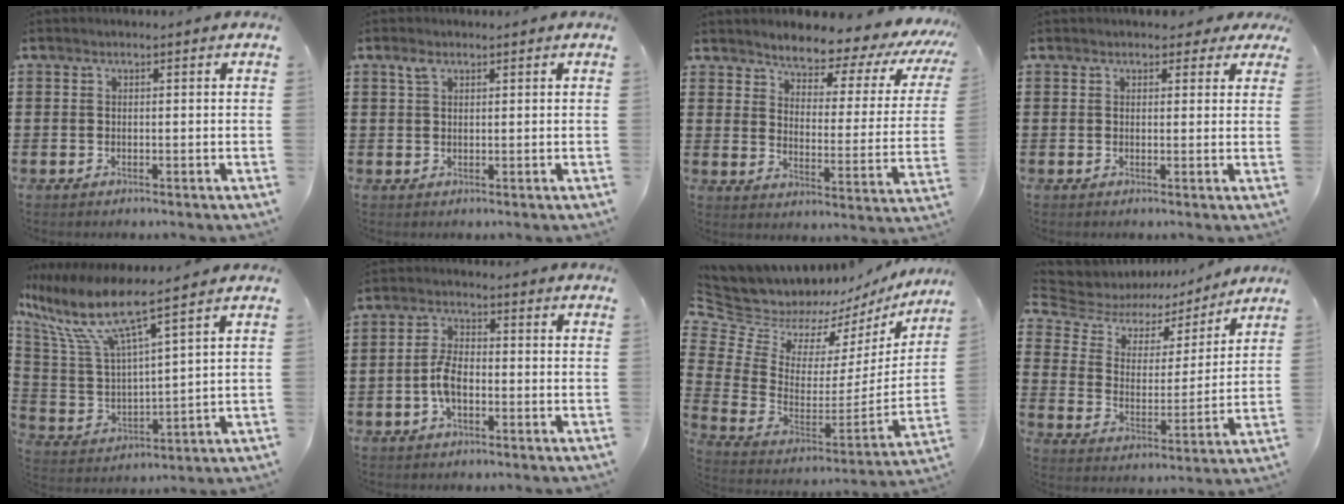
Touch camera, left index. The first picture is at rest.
{"total": 1.9, "force": [1.1, 1.0, 1.3], "torque": [-0.030, 0.003, 0.020]}
{"total": 4.3, "force": [4.1, 1.1, 1.0], "torque": [-0.039, -0.041, 0.060]}
{"total": 2.1, "force": [1.6, 1.1, 0.7], "torque": [-0.004, 0.003, 0.026]}
{"total": 9.9, "force": [7.4, 1.4, 6.5], "torque": [-0.170, -0.049, 0.120]}
{"total": 5.0, "force": [-1.4, 2.5, 4.2], "torque": [-0.101, 0.000, -0.032]}
{"total": 7.2, "force": [6.5, 2.9, 0.6], "torque": [-0.069, -0.066, 0.115]}
{"total": 5.6, "force": [4.4, 2.9, 1.7], "torque": [-0.065, -0.026, 0.072]}